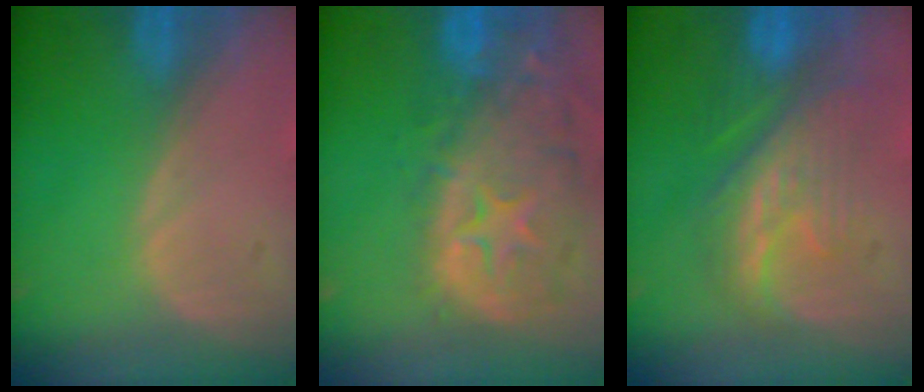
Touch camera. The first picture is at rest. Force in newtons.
{"total": 13.9, "press": 11.2, "slide": 8.3}
{"total": 8.2, "press": 7.9, "slide": 1.8}